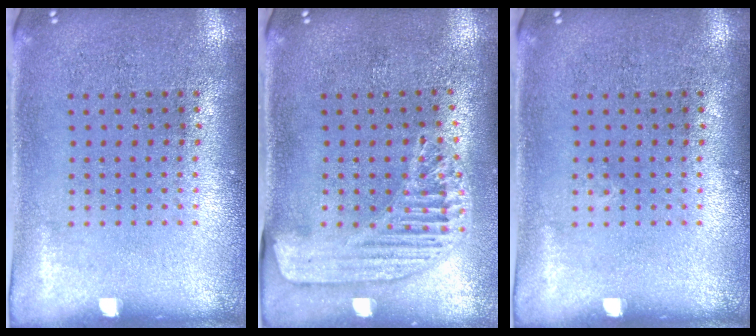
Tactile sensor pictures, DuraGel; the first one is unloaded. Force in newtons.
{"total": 1.6, "press": 1.6, "slide": 0.4}
{"total": 0.0}